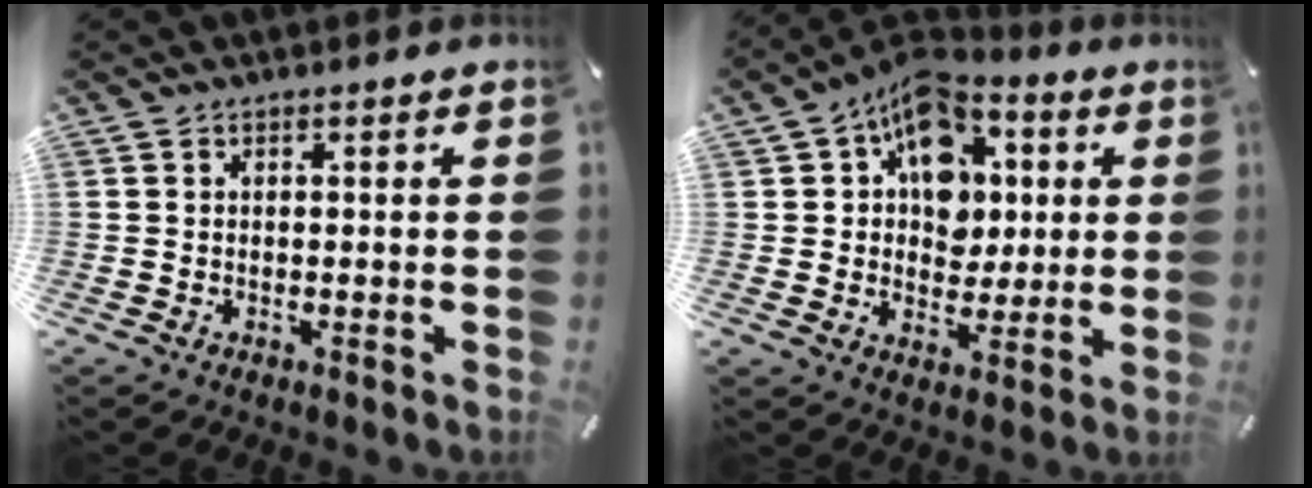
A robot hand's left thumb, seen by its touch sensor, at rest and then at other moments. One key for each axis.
{"total": 13.7, "fx": 4.5, "fy": 10.4, "fz": 7.7, "tx": -0.123, "ty": -0.023, "tz": 0.087}